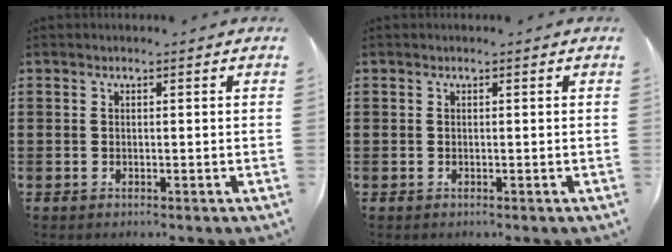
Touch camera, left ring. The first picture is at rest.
{"total": 0.0}